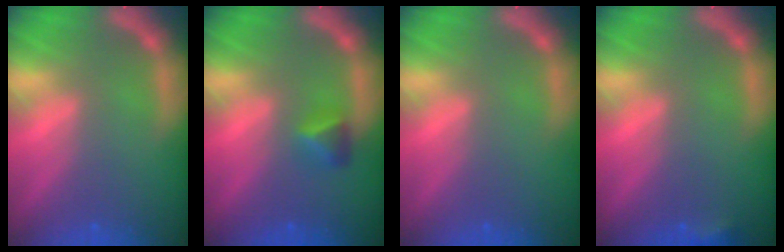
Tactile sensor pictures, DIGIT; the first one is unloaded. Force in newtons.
{"total": 1.9}
{"total": 0.0}
{"total": 1.4}